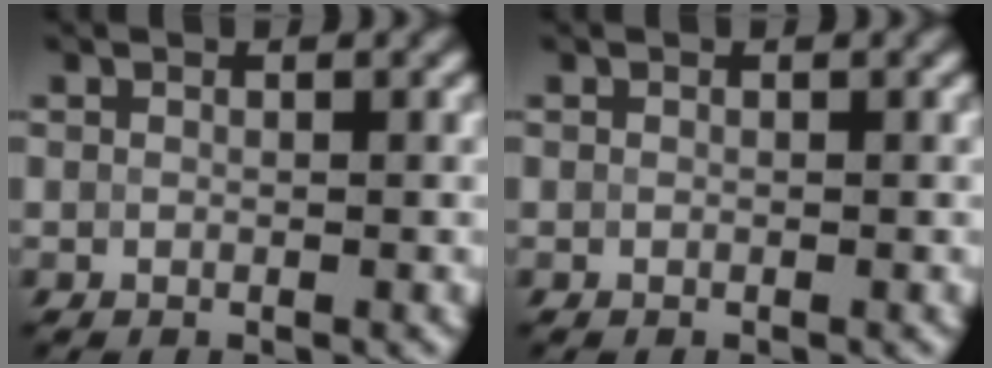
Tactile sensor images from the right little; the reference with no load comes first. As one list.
[{"total": 0.0}]